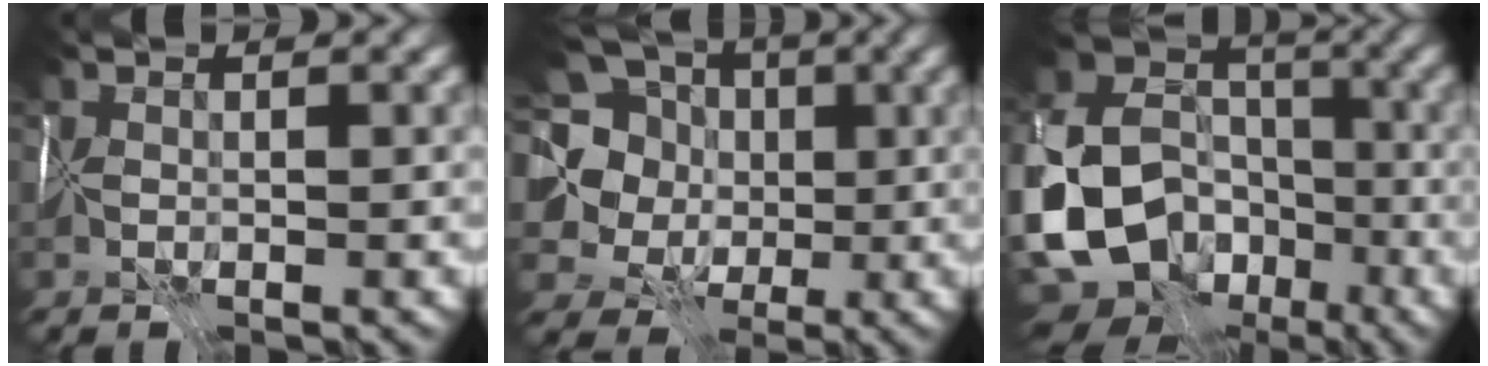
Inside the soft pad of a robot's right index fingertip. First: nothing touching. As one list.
[{"total": 14.3, "force": [3.6, 12.6, 5.7], "torque": [-0.140, 0.028, 0.037]}, {"total": 16.3, "force": [-6.6, 12.9, 7.5], "torque": [-0.174, -0.027, -0.114]}]